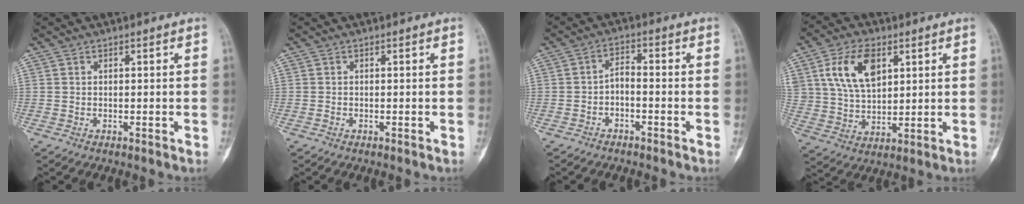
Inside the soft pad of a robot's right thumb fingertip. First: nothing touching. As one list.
[{"total": 0.0}, {"total": 3.2, "force": [-1.6, 1.5, 2.4], "torque": [-0.036, 0.029, -0.033]}, {"total": 11.9, "force": [4.6, 7.2, 8.3], "torque": [-0.138, -0.010, 0.093]}]